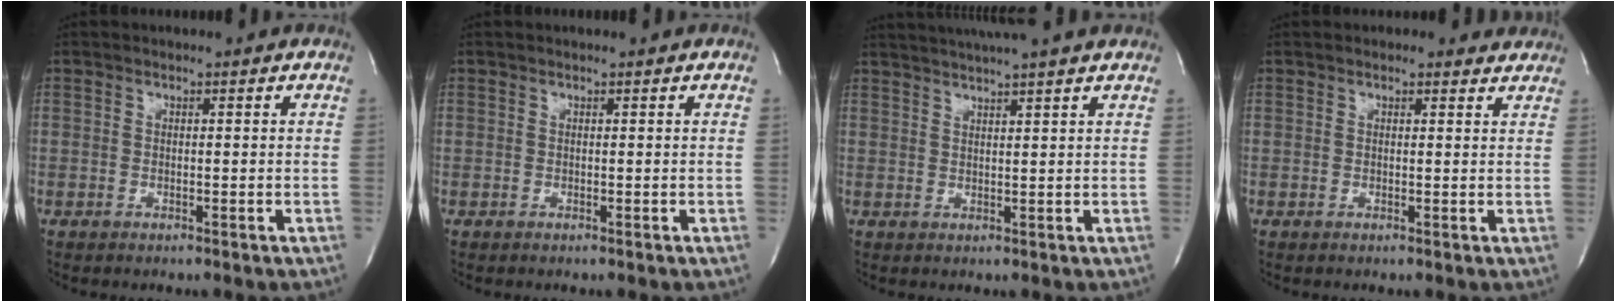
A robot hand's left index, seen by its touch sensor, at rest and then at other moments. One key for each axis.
{"total": 0.7, "fx": 0.7, "fy": 0.0, "fz": 0.2, "tx": -0.002, "ty": 0.005, "tz": 0.007}
{"total": 10.7, "fx": 9.4, "fy": -0.4, "fz": 5.2, "tx": -0.088, "ty": 0.029, "tz": 0.125}
{"total": 2.8, "fx": 2.6, "fy": 1.1, "fz": 0.1, "tx": 0.003, "ty": -0.003, "tz": 0.015}